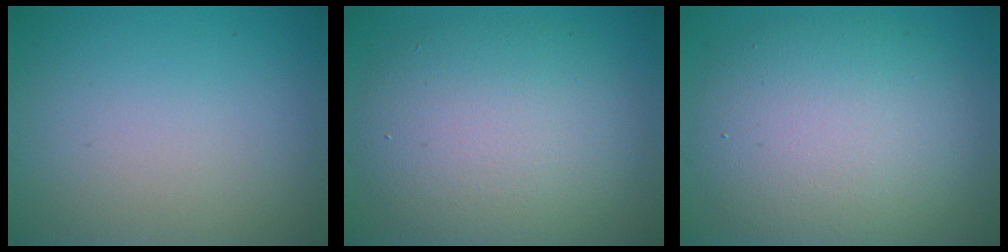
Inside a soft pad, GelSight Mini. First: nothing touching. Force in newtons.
{"total": 8.1, "press": 8.0, "slide": 0.2}
{"total": 8.7, "press": 8.6, "slide": 0.8}